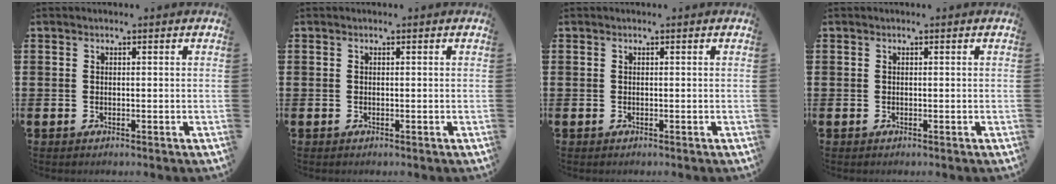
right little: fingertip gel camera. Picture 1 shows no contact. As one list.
[{"total": 0.0}, {"total": 0.0}, {"total": 0.0}]